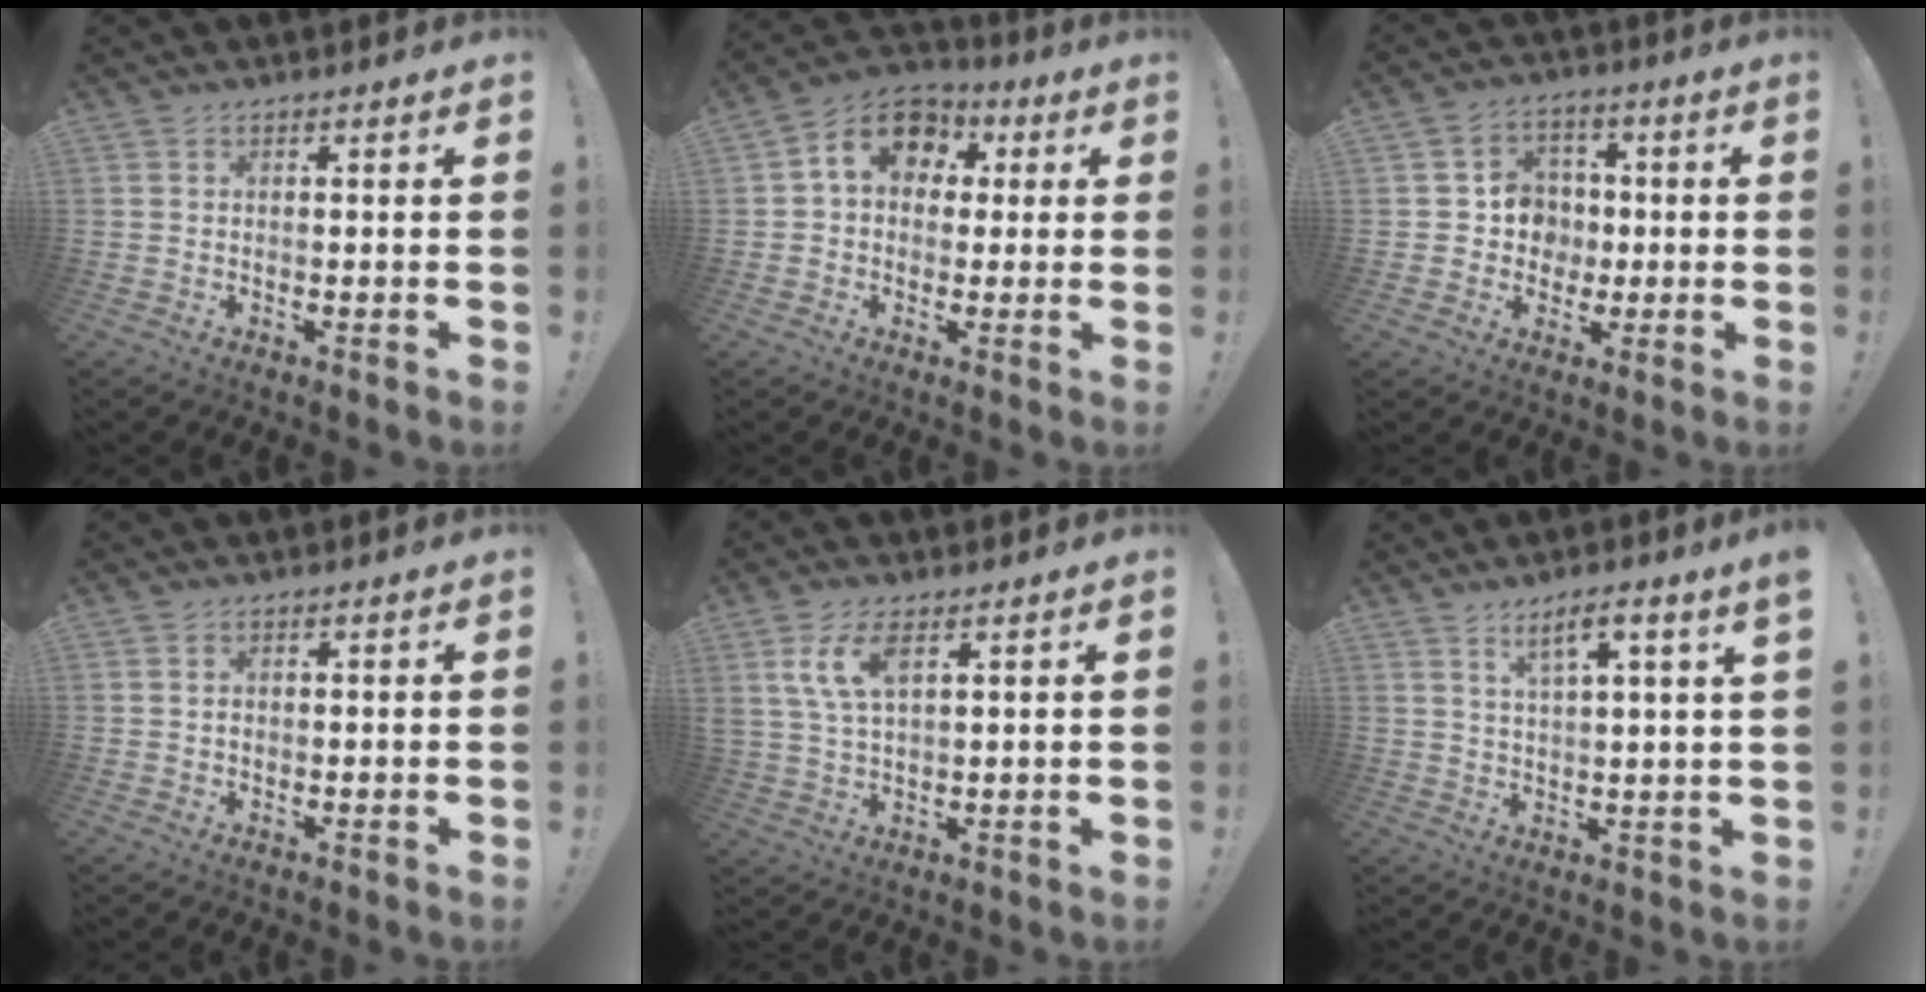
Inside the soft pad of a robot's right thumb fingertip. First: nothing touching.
{"total": 11.5, "force": [2.9, 9.0, 6.4], "torque": [-0.096, 0.006, 0.061]}
{"total": 7.2, "force": [-0.8, 7.1, 1.2], "torque": [-0.021, 0.010, -0.008]}
{"total": 0.8, "force": [-0.2, 0.7, 0.2], "torque": [-0.011, 0.007, -0.002]}
{"total": 8.2, "force": [3.7, 3.5, 6.5], "torque": [-0.133, -0.005, 0.069]}
{"total": 6.0, "force": [3.4, -0.3, 5.0], "torque": [-0.083, -0.014, 0.051]}